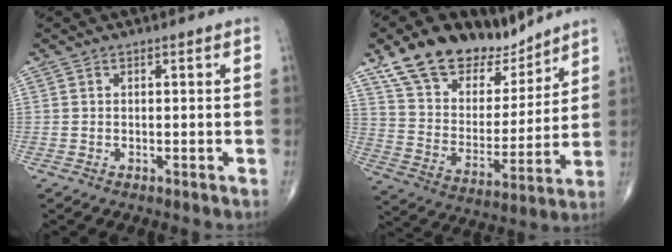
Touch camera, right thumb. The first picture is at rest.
{"total": 18.4, "force": [13.8, 9.4, 7.7], "torque": [-0.084, -0.062, 0.248]}